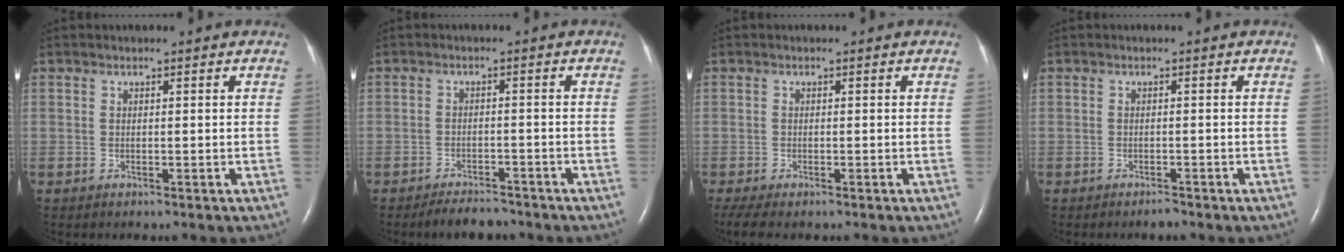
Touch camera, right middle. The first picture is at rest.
{"total": 4.0, "force": [-3.7, 1.1, 1.2], "torque": [-0.028, -0.008, -0.057]}
{"total": 4.8, "force": [-3.5, 1.4, 2.9], "torque": [-0.058, -0.015, -0.058]}
{"total": 0.9, "force": [-0.9, 0.0, 0.4], "torque": [-0.011, -0.003, -0.010]}